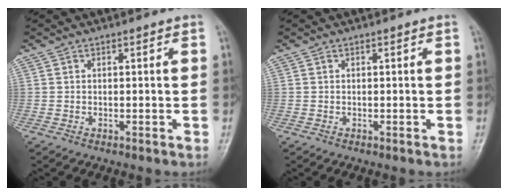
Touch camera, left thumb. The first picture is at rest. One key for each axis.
{"total": 0.0}